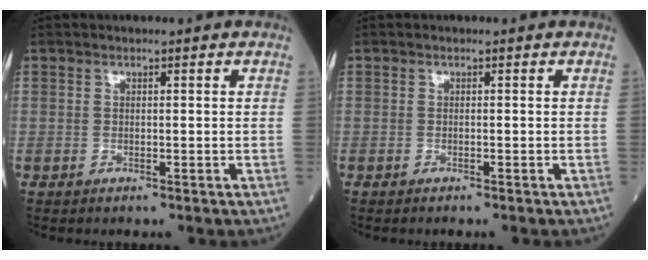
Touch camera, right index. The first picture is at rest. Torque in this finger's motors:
{"motor_torque": [-0.12, -0.06, -0.05, -0.01]}